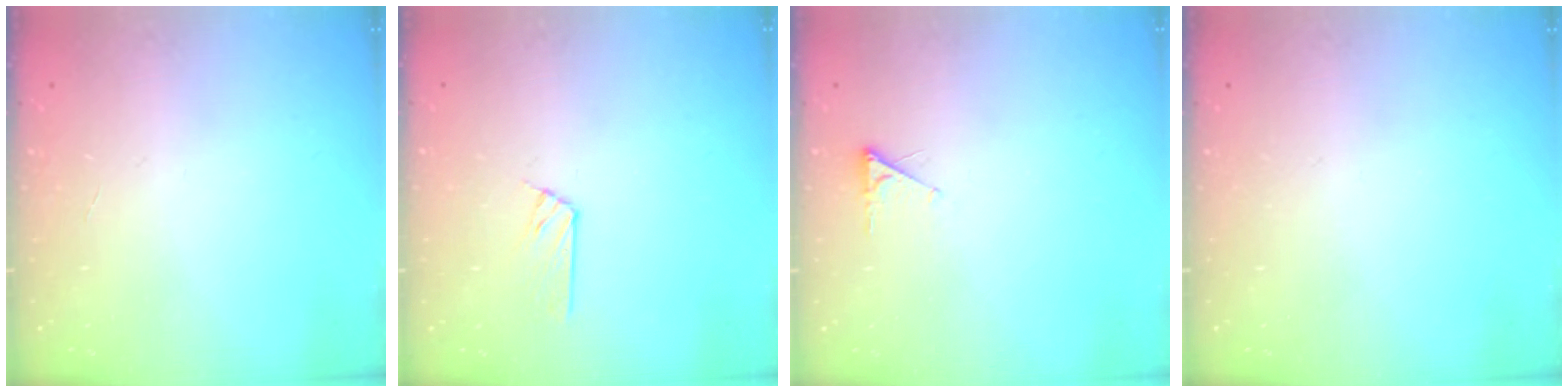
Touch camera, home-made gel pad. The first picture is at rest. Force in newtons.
{"total": 6.1, "press": 6.1, "slide": 0.7}
{"total": 1.8, "press": 1.7, "slide": 0.3}
{"total": 0.0}